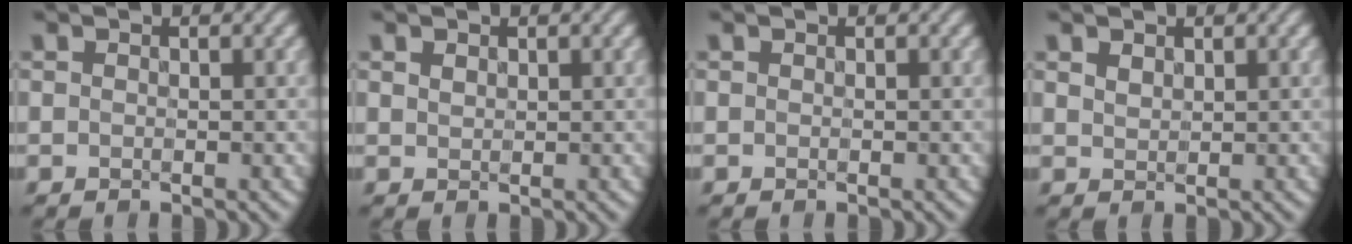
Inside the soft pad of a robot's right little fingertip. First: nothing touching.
{"total": 0.8, "force": [0.5, 0.6, 0.4], "torque": [-0.010, 0.001, 0.010]}
{"total": 0.0}
{"total": 1.2, "force": [0.7, 0.8, 0.6], "torque": [-0.015, 0.000, 0.016]}